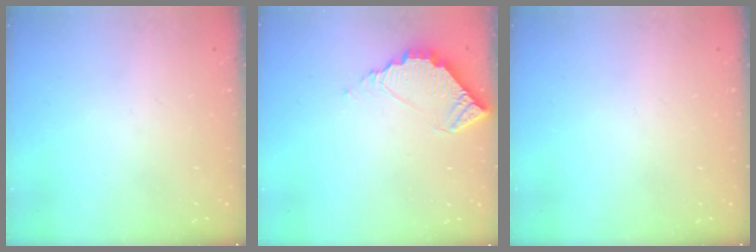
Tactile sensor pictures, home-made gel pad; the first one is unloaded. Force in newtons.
{"total": 5.9, "press": 5.9, "slide": 0.4}
{"total": 0.0}